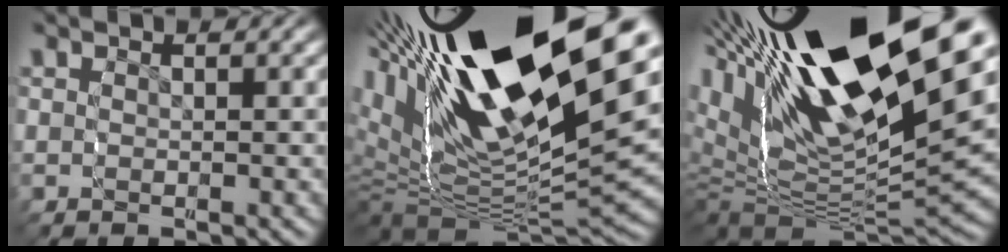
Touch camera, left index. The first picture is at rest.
{"total": 21.0, "force": [4.8, 12.1, 16.5], "torque": [-0.290, -0.008, 0.086]}
{"total": 19.0, "force": [4.6, 10.8, 14.9], "torque": [-0.253, -0.009, 0.083]}